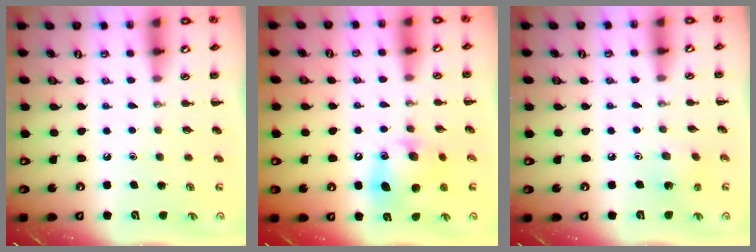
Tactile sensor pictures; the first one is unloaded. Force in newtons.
{"total": 11.2, "press": 11.1, "slide": 1.3}
{"total": 1.5, "press": 1.4, "slide": 0.4}